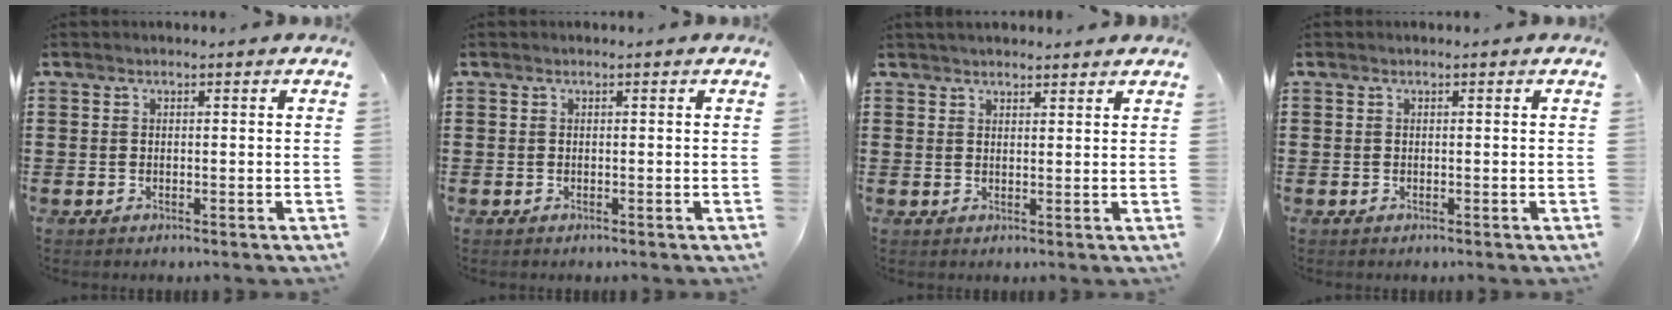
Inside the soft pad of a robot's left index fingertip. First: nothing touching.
{"total": 0.0}
{"total": 1.9, "force": [1.8, 0.2, 0.3], "torque": [-0.008, 0.002, 0.036]}
{"total": 0.0}